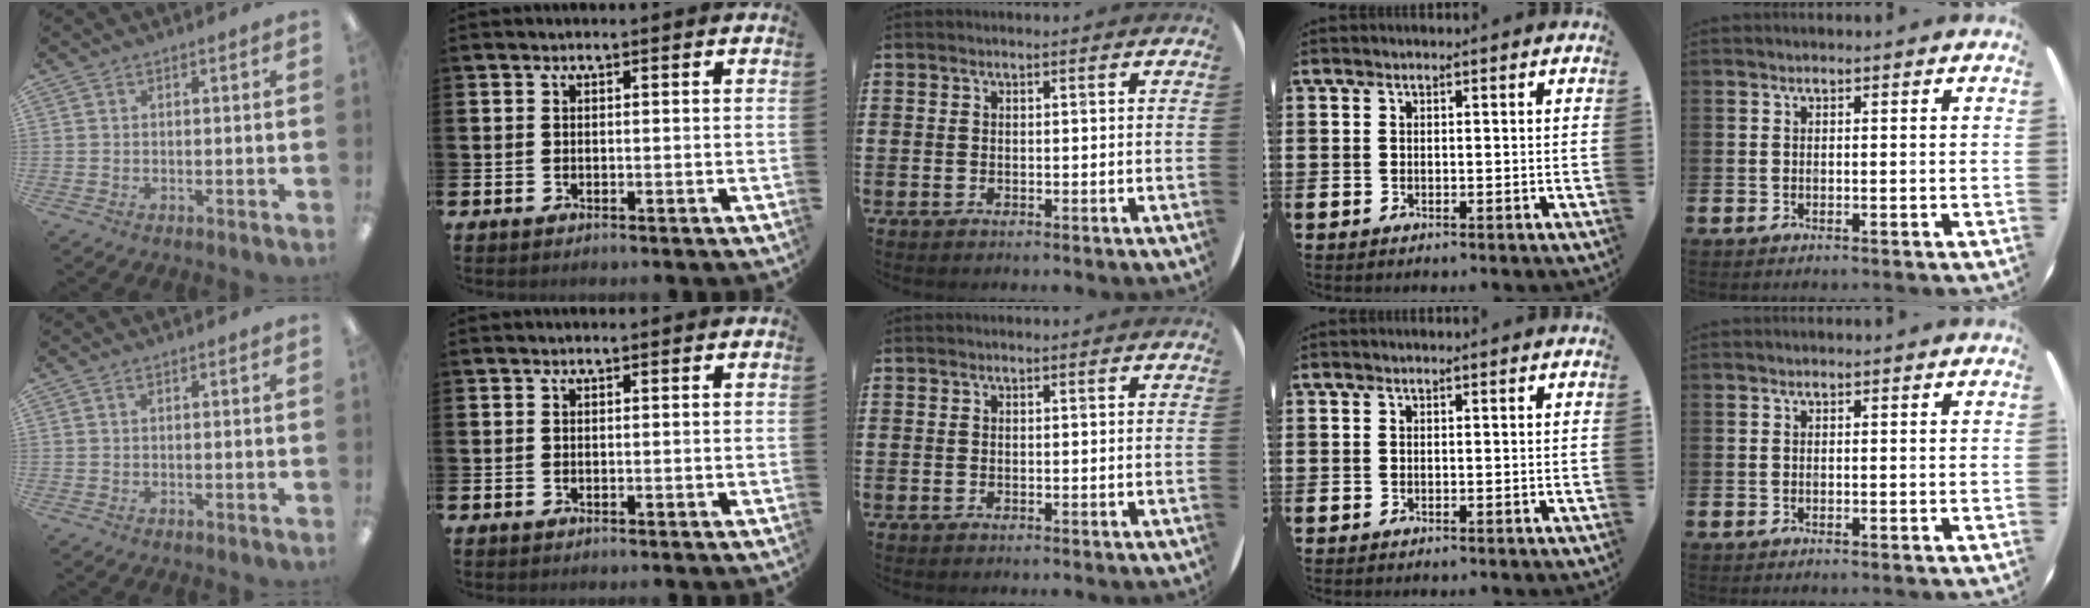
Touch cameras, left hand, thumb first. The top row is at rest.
{}